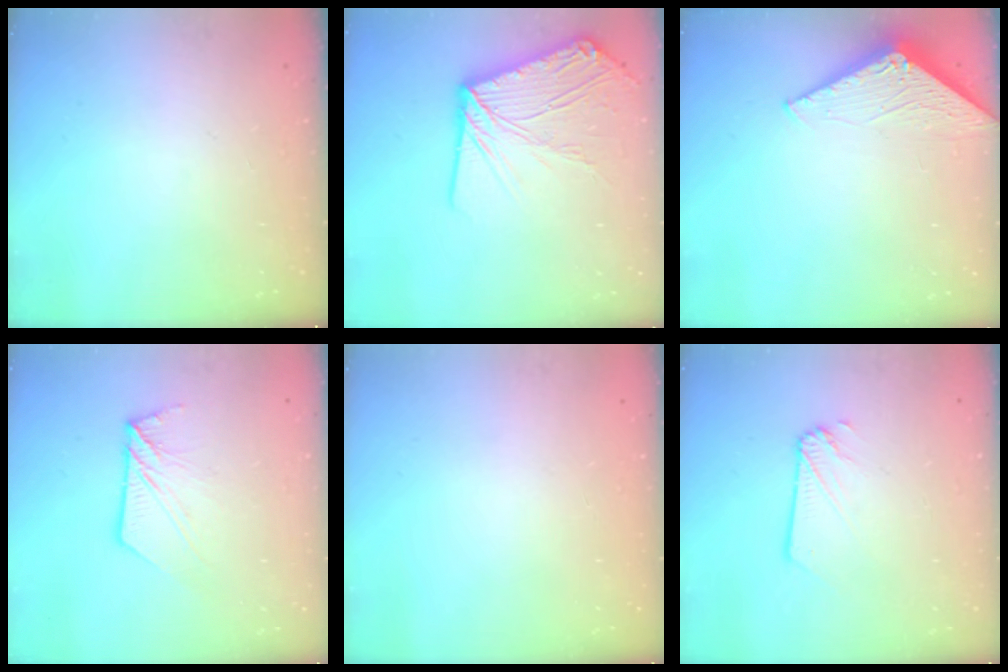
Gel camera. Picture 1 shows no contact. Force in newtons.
{"total": 16.5, "press": 16.5, "slide": 1.2}
{"total": 2.9, "press": 2.9, "slide": 0.3}
{"total": 8.0, "press": 8.0, "slide": 0.2}
{"total": 0.0}
{"total": 2.1, "press": 2.1, "slide": 0.2}